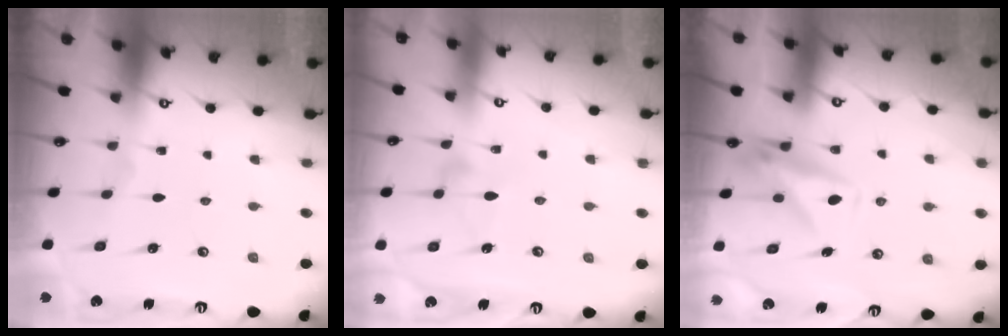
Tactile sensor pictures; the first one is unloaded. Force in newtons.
{"total": 5.6, "press": 5.6, "slide": 0.2}
{"total": 8.8, "press": 8.8, "slide": 0.1}